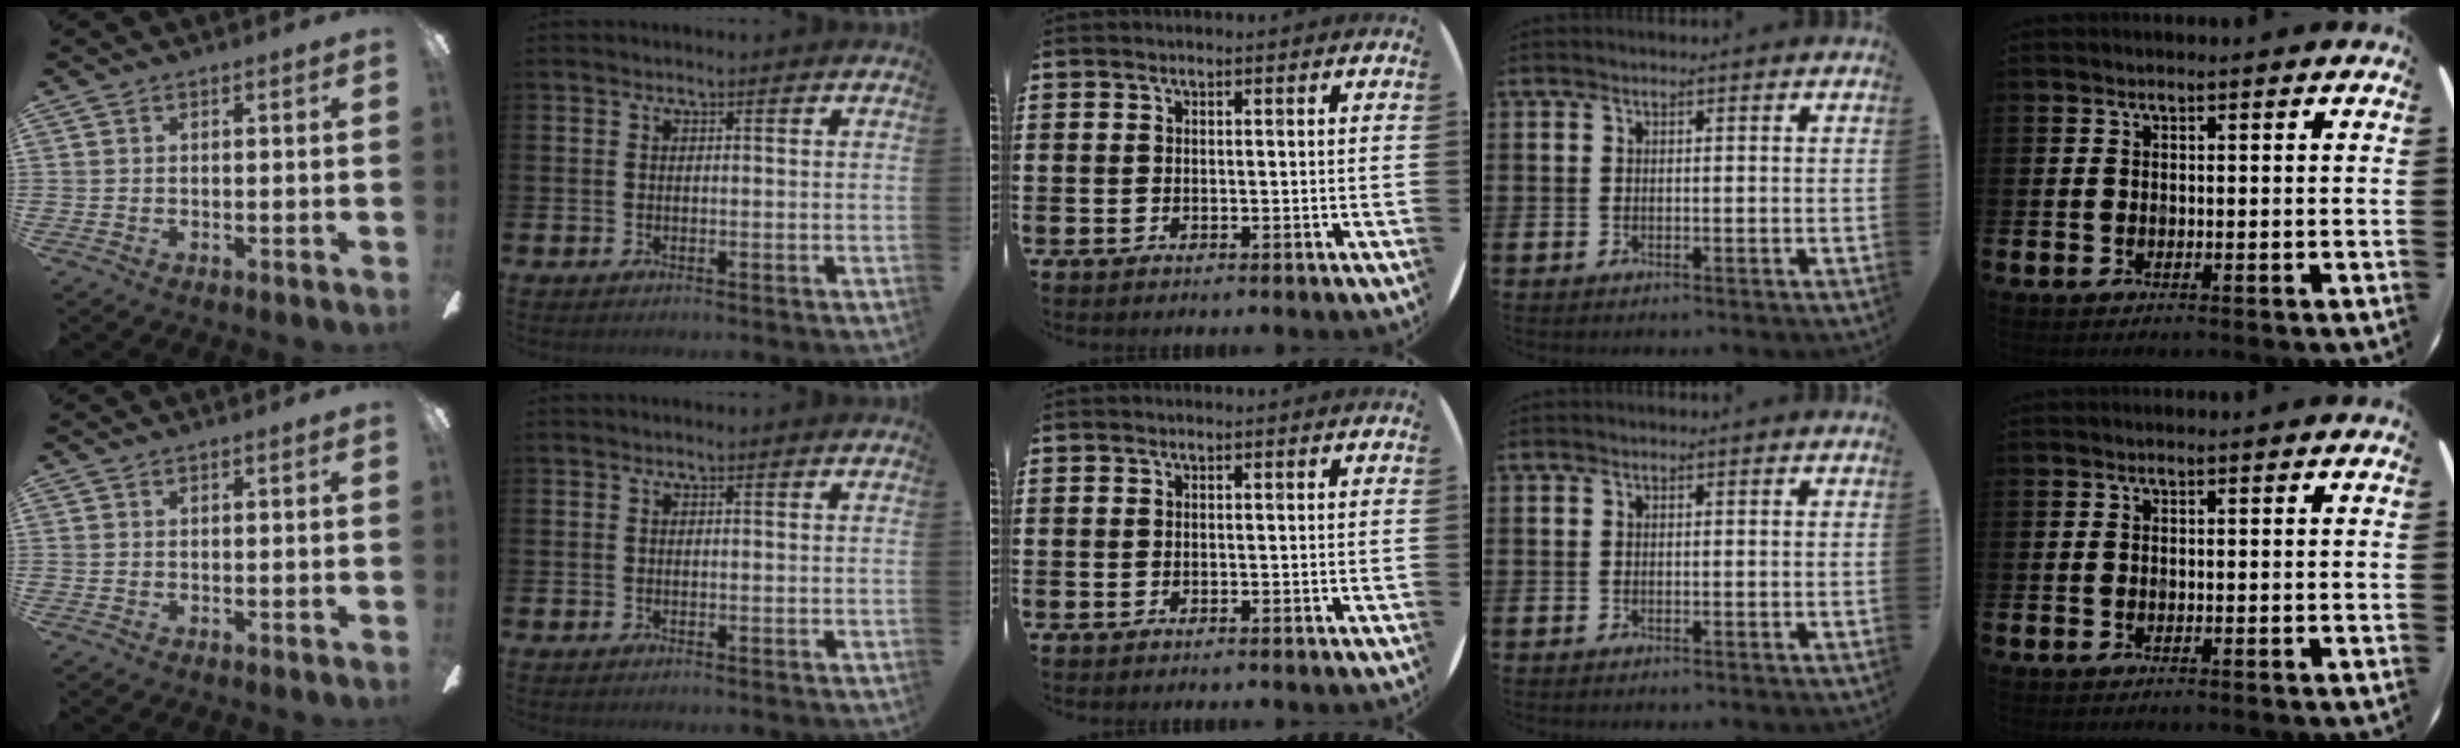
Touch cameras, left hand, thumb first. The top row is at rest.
{}